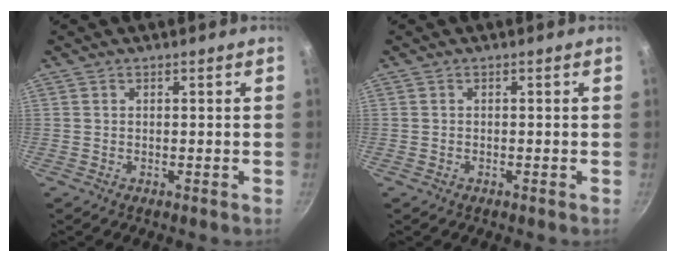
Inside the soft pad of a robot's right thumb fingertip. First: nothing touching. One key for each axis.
{"total": 0.0}